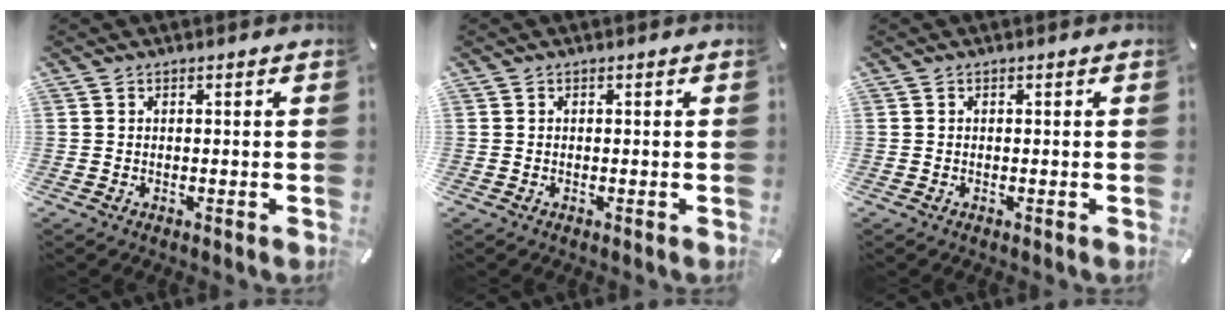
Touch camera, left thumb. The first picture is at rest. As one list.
[{"total": 0.0}, {"total": 0.0}]